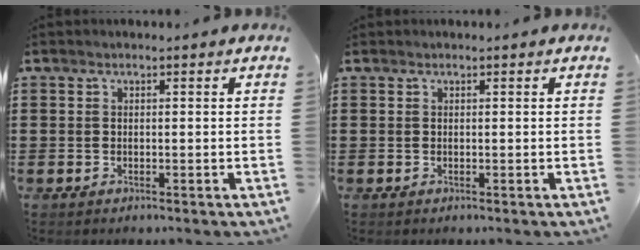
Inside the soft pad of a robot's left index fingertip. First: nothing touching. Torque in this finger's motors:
{"motor_torque": [-0.10, -0.14, -0.10, -0.02]}